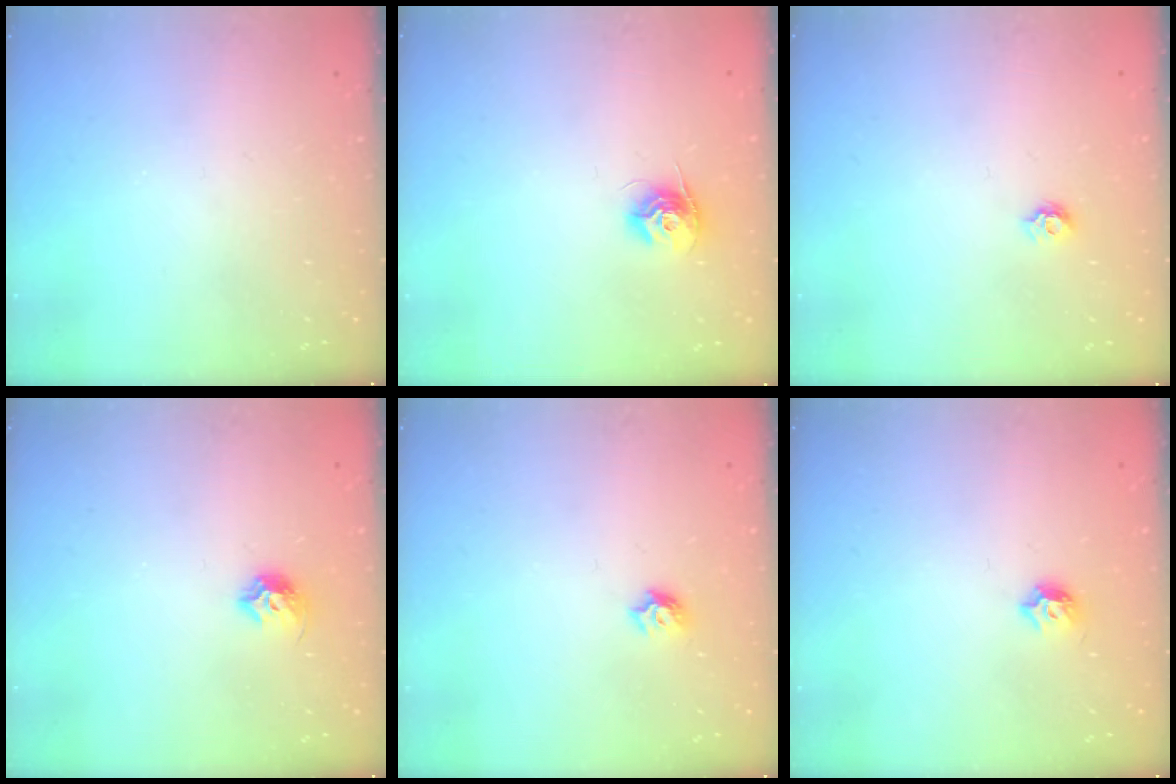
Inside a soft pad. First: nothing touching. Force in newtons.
{"total": 9.6, "press": 9.6, "slide": 0.4}
{"total": 5.9, "press": 5.8, "slide": 0.7}
{"total": 7.7, "press": 7.7, "slide": 1.0}
{"total": 5.1, "press": 5.1, "slide": 0.6}
{"total": 4.4, "press": 4.3, "slide": 0.9}